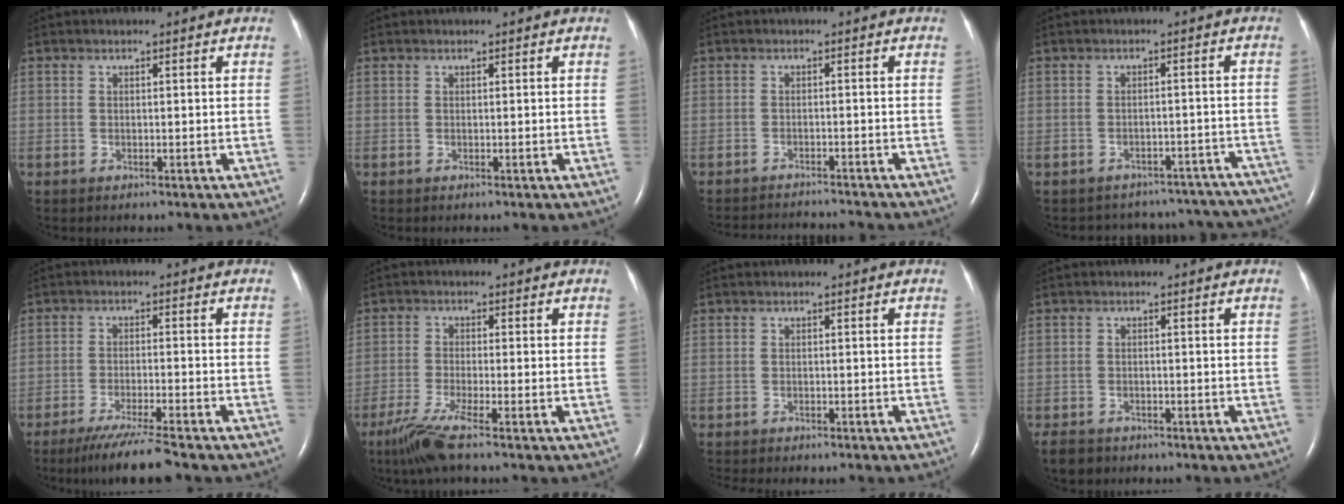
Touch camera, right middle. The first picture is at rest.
{"total": 0.0}
{"total": 9.8, "force": [-9.5, 0.3, 2.2], "torque": [-0.030, -0.006, -0.133]}
{"total": 19.1, "force": [-17.3, 7.2, 3.4], "torque": [-0.055, 0.036, -0.174]}
{"total": 7.4, "force": [-6.1, -0.7, 4.2], "torque": [-0.072, -0.026, -0.105]}
{"total": 5.8, "force": [-4.0, -0.3, 4.1], "torque": [-0.091, -0.020, -0.082]}
{"total": 6.0, "force": [-5.2, 1.3, 2.6], "torque": [-0.031, -0.006, -0.064]}
{"total": 4.0, "force": [-3.3, 2.1, 0.9], "torque": [-0.018, -0.003, -0.051]}